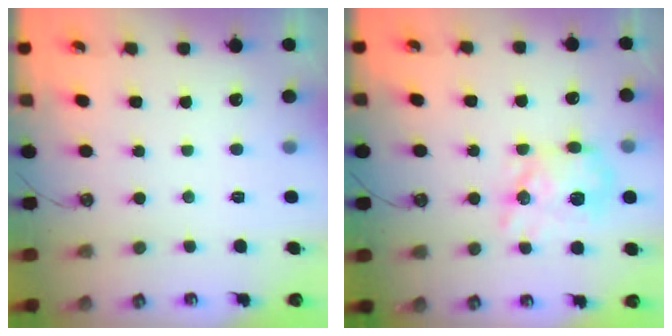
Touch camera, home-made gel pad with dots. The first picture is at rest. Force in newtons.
{"total": 13.5, "press": 13.5, "slide": 0.2}